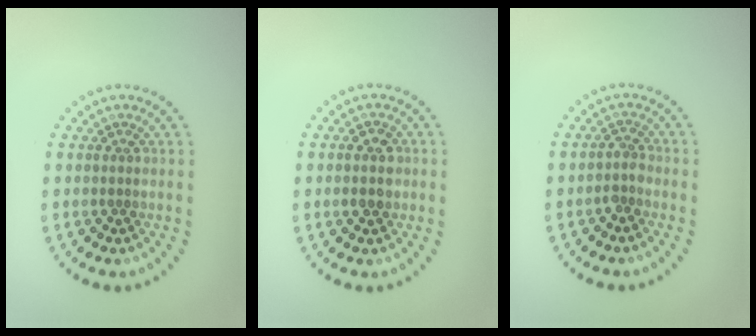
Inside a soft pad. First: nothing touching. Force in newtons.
{"total": 1.9, "press": 1.9, "slide": 0.0}
{"total": 1.5, "press": 1.2, "slide": 0.9}